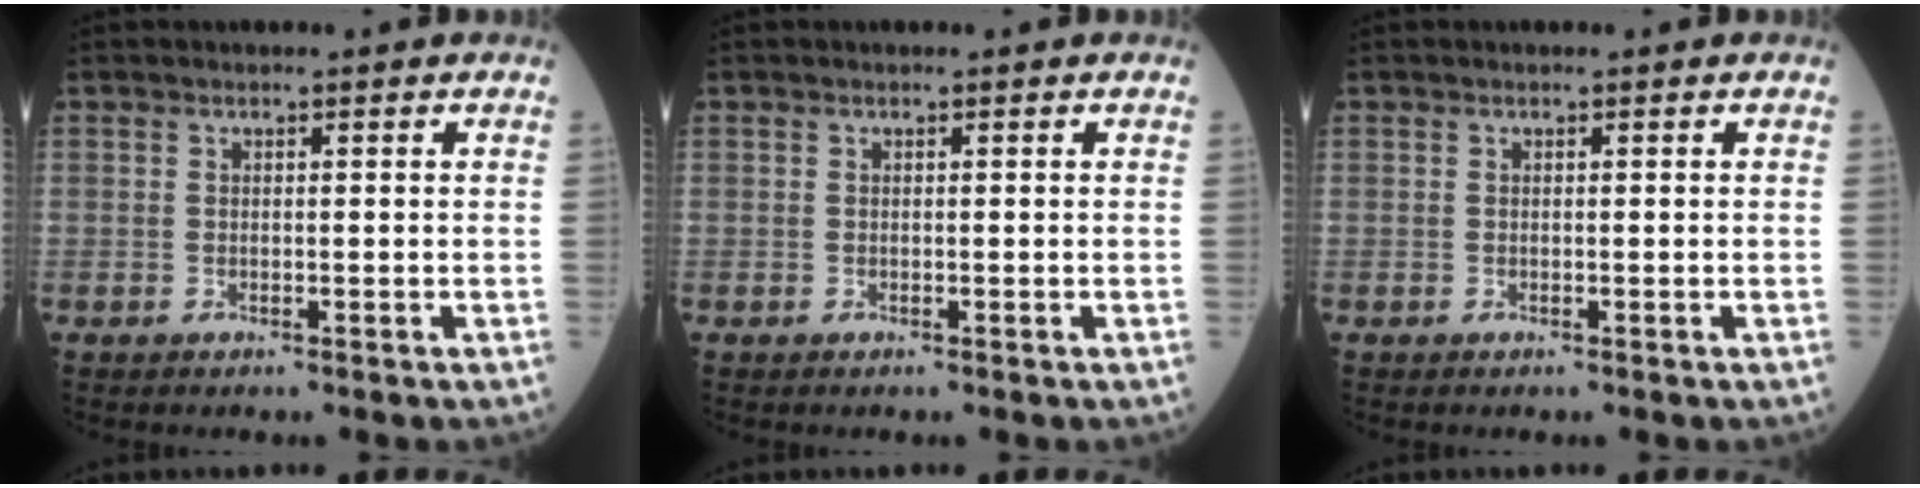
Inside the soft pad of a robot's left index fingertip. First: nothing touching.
{"total": 0.0}
{"total": 0.0}